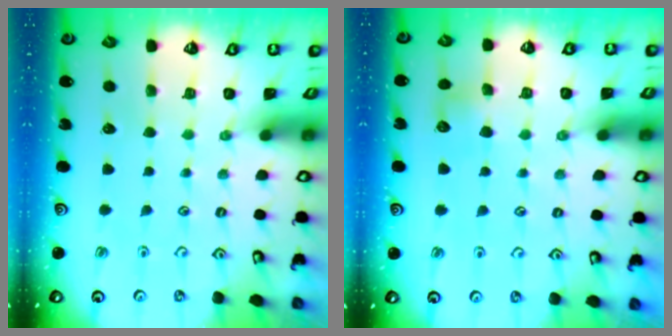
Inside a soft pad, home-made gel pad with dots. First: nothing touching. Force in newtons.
{"total": 6.4, "press": 6.3, "slide": 0.8}